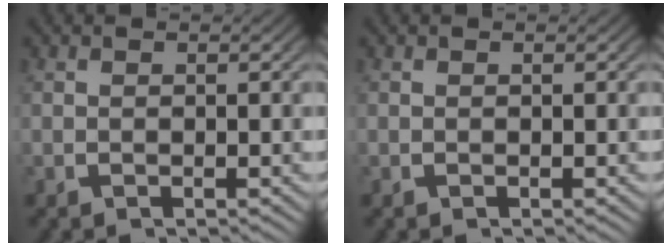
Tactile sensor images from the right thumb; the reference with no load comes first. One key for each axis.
{"total": 0.0}